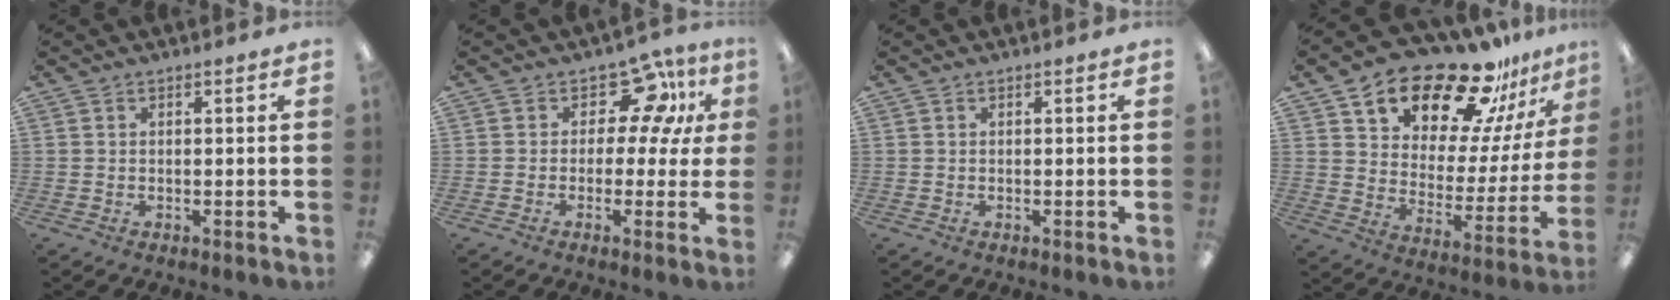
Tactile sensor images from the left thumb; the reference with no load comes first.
{"total": 10.6, "force": [5.4, 6.4, 6.4], "torque": [-0.098, -0.029, 0.096]}
{"total": 0.0}
{"total": 20.9, "force": [17.2, 8.6, 8.2], "torque": [-0.130, -0.132, 0.293]}